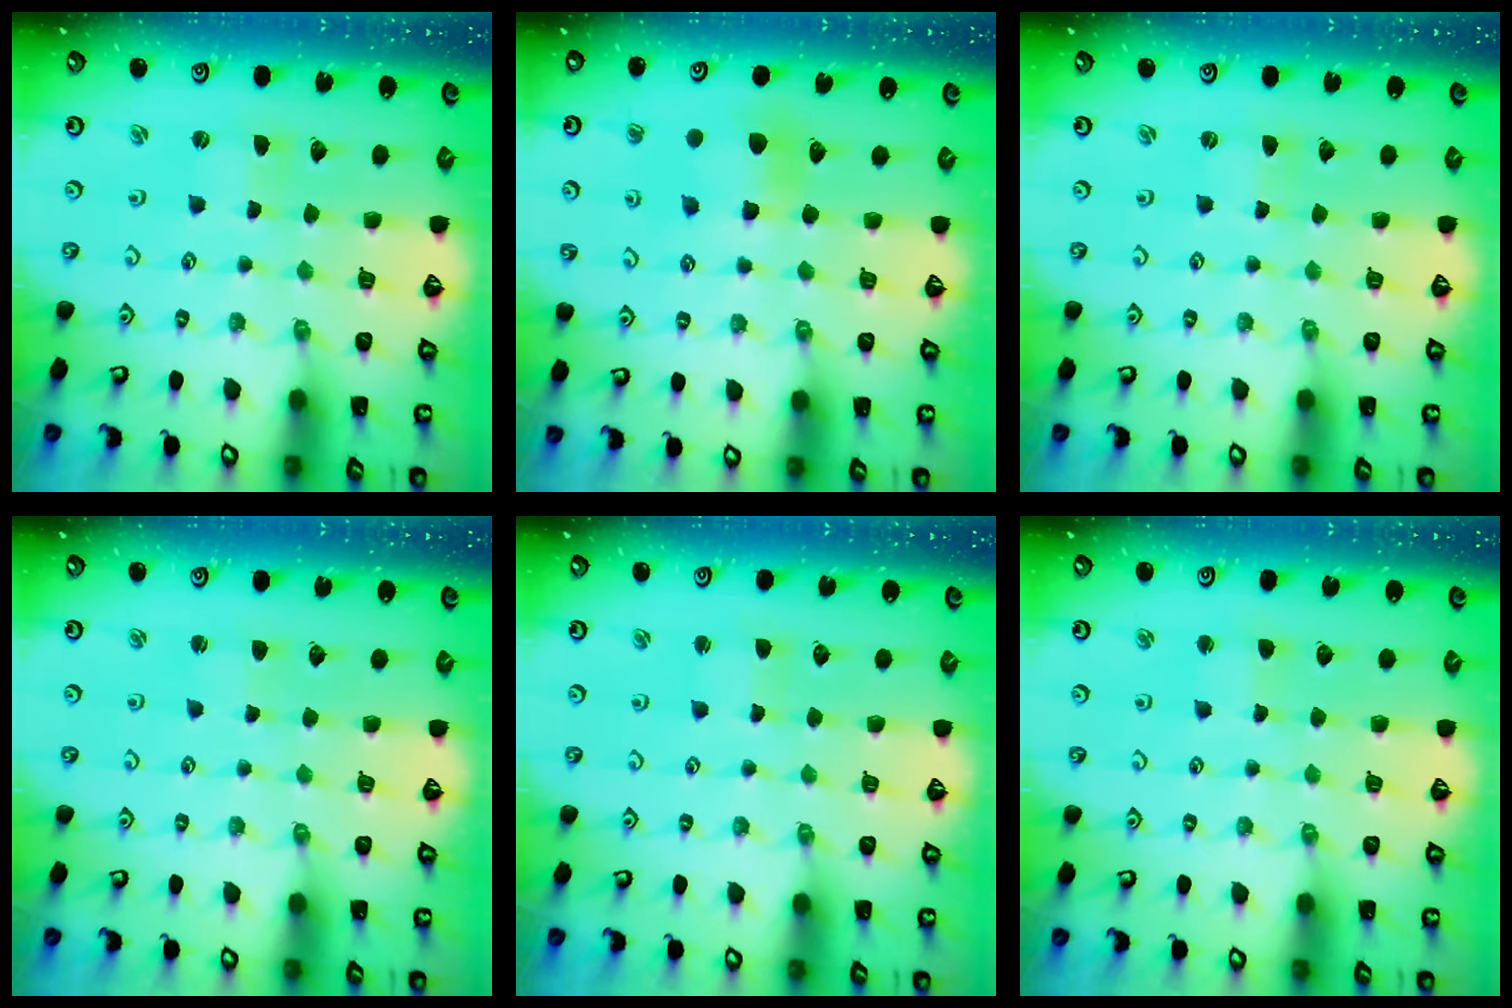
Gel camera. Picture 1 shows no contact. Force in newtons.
{"total": 9.5, "press": 9.5, "slide": 0.7}
{"total": 0.5, "press": 0.5, "slide": 0.1}
{"total": 1.6, "press": 1.6, "slide": 0.3}
{"total": 1.3, "press": 1.3, "slide": 0.3}
{"total": 2.1, "press": 2.1, "slide": 0.5}